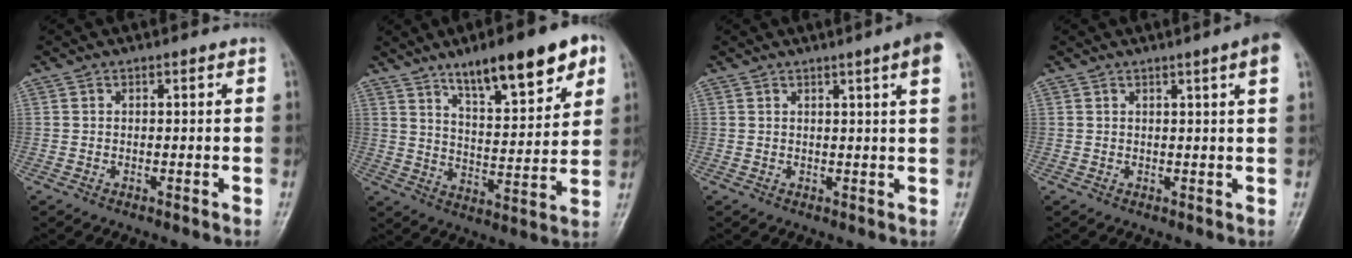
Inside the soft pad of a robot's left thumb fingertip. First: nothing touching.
{"total": 16.6, "force": [10.0, 5.0, 12.3], "torque": [-0.152, -0.040, 0.159]}
{"total": 5.2, "force": [2.4, -0.2, 4.6], "torque": [-0.058, -0.005, 0.029]}
{"total": 4.1, "force": [1.8, -0.3, 3.7], "torque": [-0.049, -0.004, 0.022]}